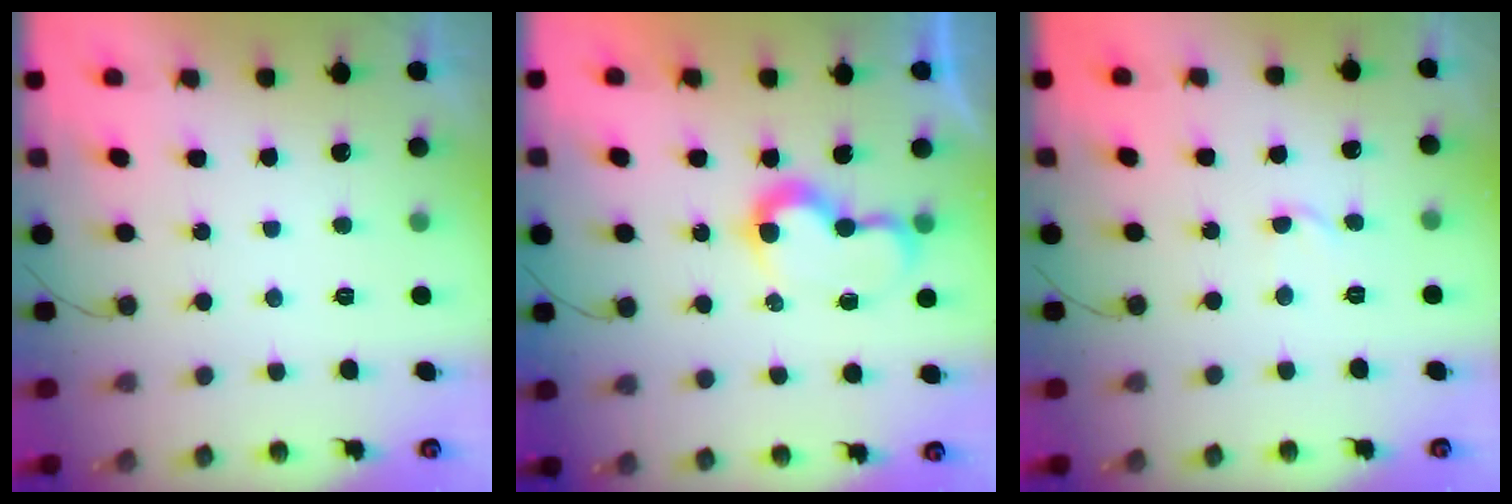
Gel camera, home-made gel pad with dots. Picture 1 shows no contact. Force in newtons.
{"total": 7.2, "press": 7.2, "slide": 0.2}
{"total": 3.1, "press": 3.1, "slide": 0.3}